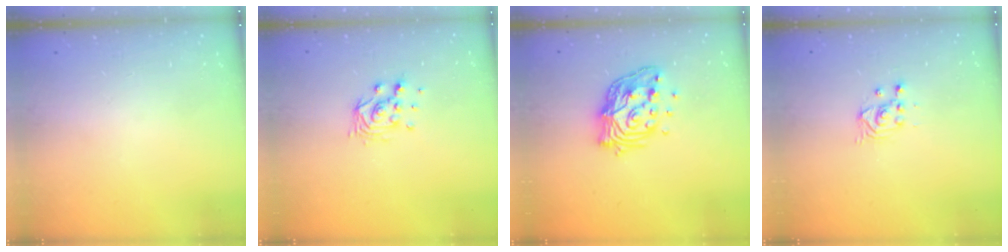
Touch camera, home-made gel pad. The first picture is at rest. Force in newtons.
{"total": 8.2, "press": 8.2, "slide": 0.4}
{"total": 14.4, "press": 14.3, "slide": 1.0}
{"total": 2.5, "press": 2.5, "slide": 0.2}